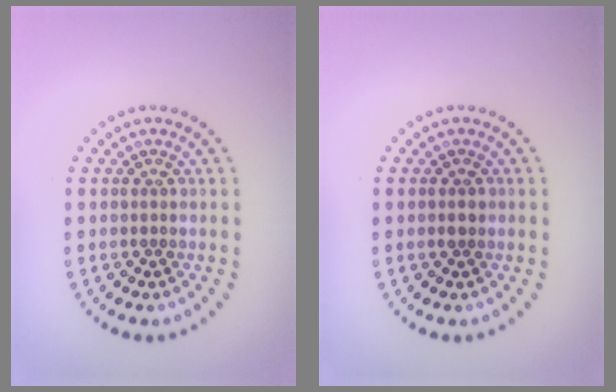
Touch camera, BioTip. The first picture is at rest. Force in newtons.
{"total": 1.1, "press": 1.1, "slide": 0.0}